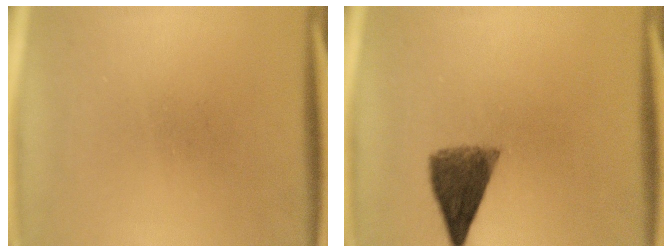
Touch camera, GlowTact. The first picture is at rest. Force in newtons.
{"total": 7.1}